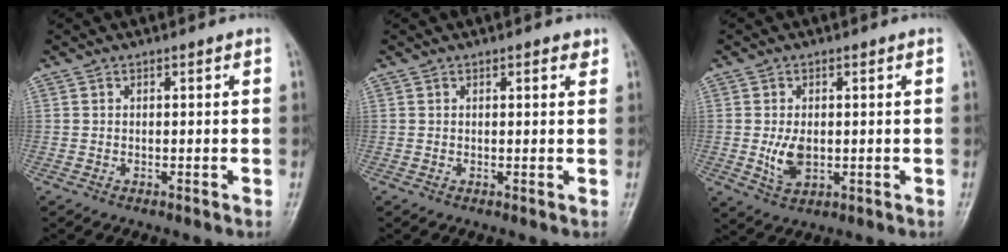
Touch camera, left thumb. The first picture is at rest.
{"total": 1.6, "force": [1.0, 0.7, 1.1], "torque": [-0.009, -0.003, 0.010]}
{"total": 5.2, "force": [-0.2, 3.3, 4.0], "torque": [-0.068, -0.009, 0.003]}